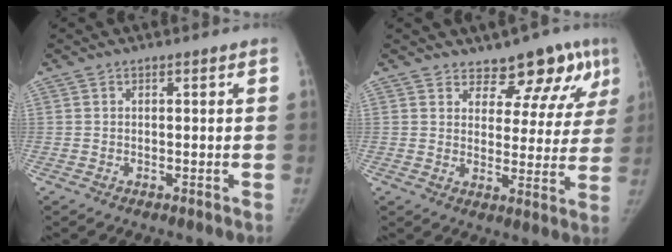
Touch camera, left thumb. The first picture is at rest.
{"total": 11.4, "force": [8.4, 5.9, 4.9], "torque": [-0.010, -0.048, 0.097]}